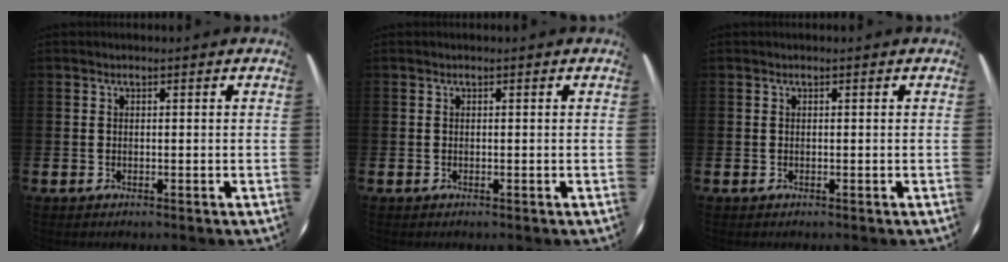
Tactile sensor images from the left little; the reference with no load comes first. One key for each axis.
{"total": 0.0}
{"total": 0.0}